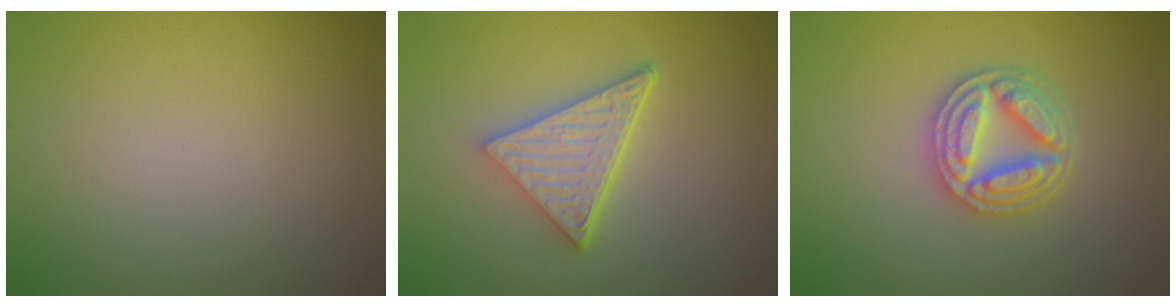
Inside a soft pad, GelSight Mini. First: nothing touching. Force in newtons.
{"total": 5.1, "press": 3.8, "slide": 3.4}
{"total": 4.7, "press": 4.6, "slide": 0.8}